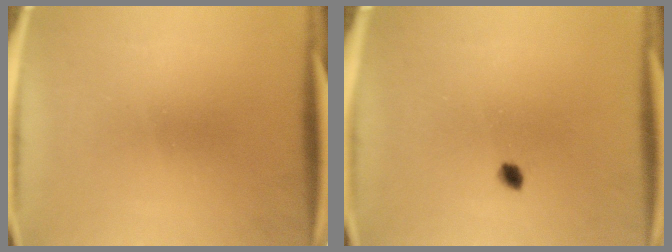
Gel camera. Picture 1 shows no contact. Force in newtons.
{"total": 1.5}